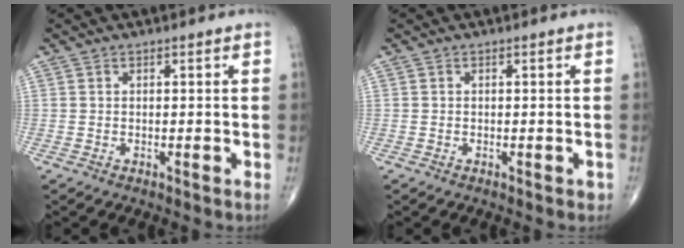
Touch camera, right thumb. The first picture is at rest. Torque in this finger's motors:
{"motor_torque": [0.19, 0.46, -0.10, 0.00, 0.02]}